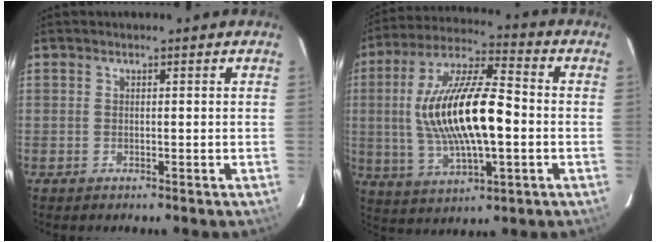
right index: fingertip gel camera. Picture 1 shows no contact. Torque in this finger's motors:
{"motor_torque": [1.05, -0.13, 1.05, 0.21]}